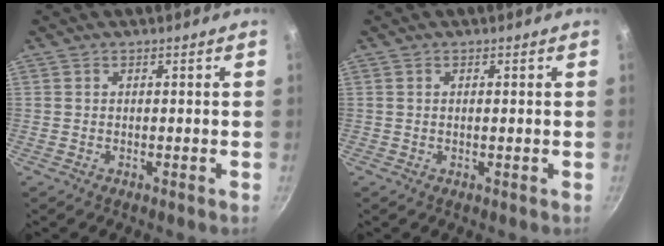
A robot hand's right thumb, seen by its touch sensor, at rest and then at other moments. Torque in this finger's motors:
{"motor_torque": [-0.10, -0.23, -0.54, 0.13, 0.02]}